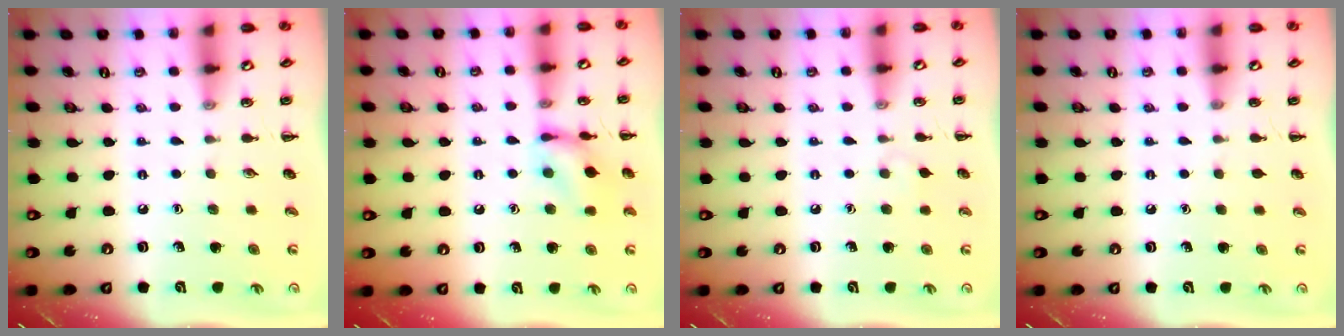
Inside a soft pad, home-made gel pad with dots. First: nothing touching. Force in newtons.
{"total": 11.5, "press": 11.4, "slide": 0.9}
{"total": 2.8, "press": 2.5, "slide": 1.1}
{"total": 0.0}